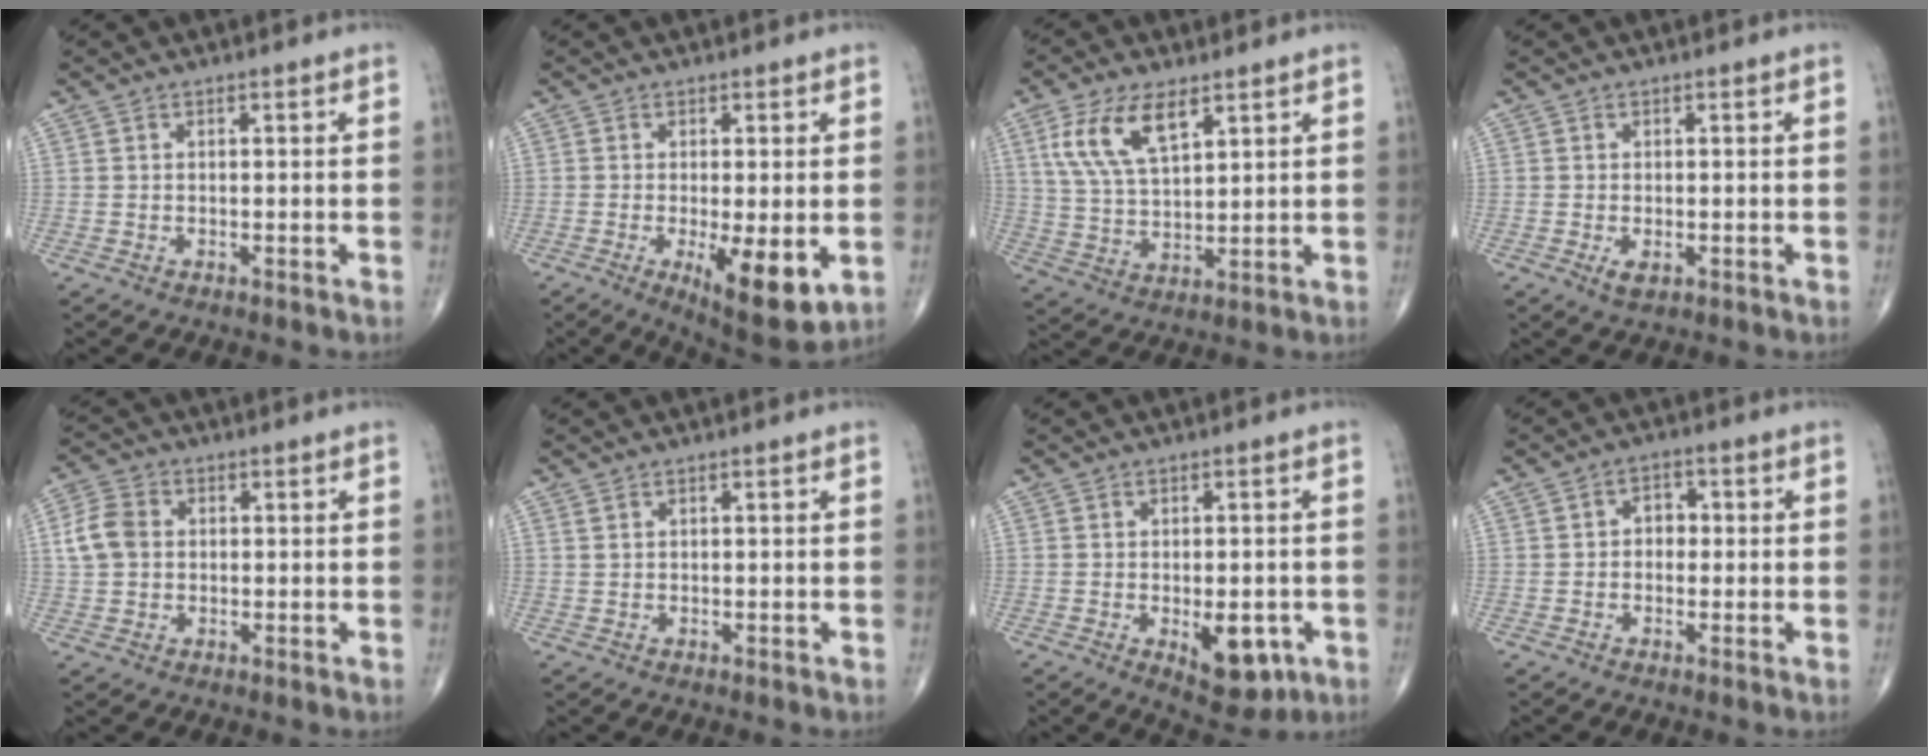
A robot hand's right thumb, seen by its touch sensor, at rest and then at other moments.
{"total": 10.5, "force": [-2.6, 3.2, 9.7], "torque": [-0.143, -0.027, -0.033]}
{"total": 11.2, "force": [5.5, 5.0, 8.4], "torque": [-0.159, -0.017, 0.112]}
{"total": 2.0, "force": [-0.7, 1.0, 1.7], "torque": [-0.031, -0.004, -0.011]}
{"total": 6.2, "force": [0.6, 4.9, 3.8], "torque": [-0.074, 0.011, 0.008]}
{"total": 0.7, "force": [0.5, 0.3, 0.4], "torque": [-0.007, 0.005, 0.012]}
{"total": 8.6, "force": [-2.6, 4.2, 7.0], "torque": [-0.072, -0.005, -0.023]}
{"total": 3.3, "force": [0.0, 2.6, 2.1], "torque": [-0.016, 0.013, -0.007]}